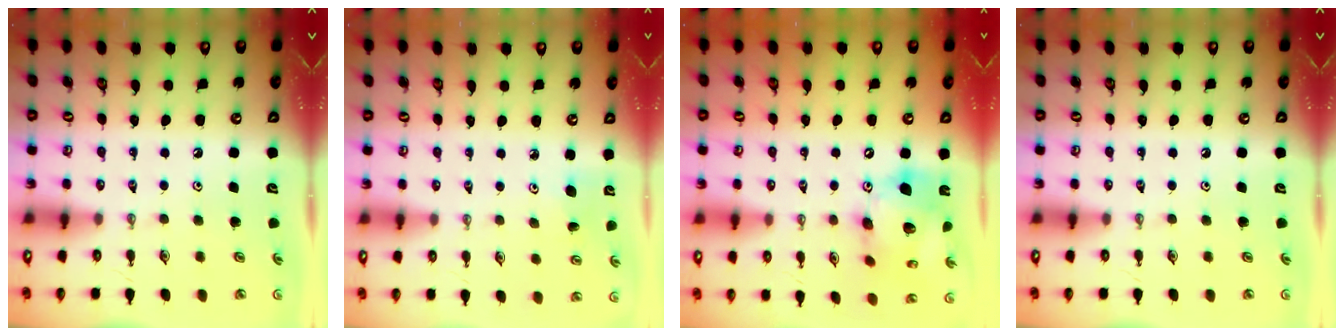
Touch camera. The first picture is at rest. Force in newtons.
{"total": 4.7, "press": 4.6, "slide": 0.5}
{"total": 18.0, "press": 17.7, "slide": 3.2}
{"total": 0.0}